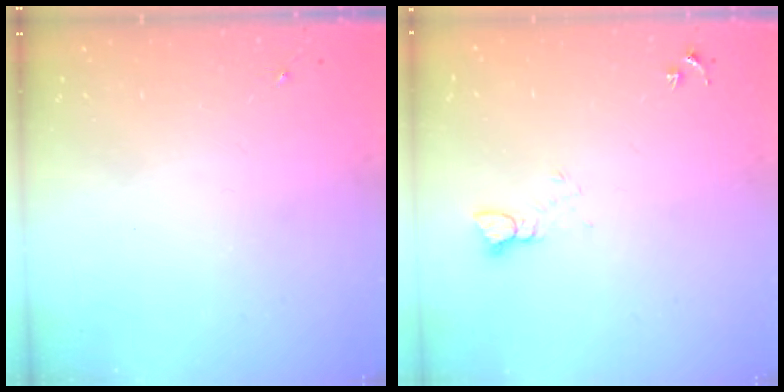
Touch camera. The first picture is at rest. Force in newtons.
{"total": 3.7, "press": 3.7, "slide": 0.1}